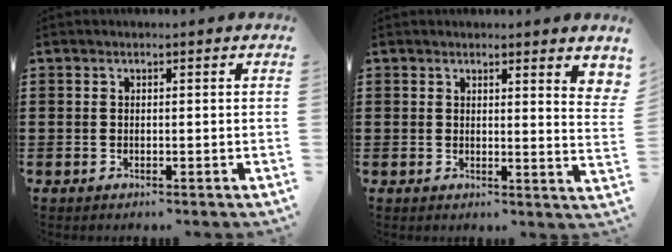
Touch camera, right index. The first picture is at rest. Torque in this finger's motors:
{"motor_torque": [-0.04, 0.32, 0.20, 0.00]}